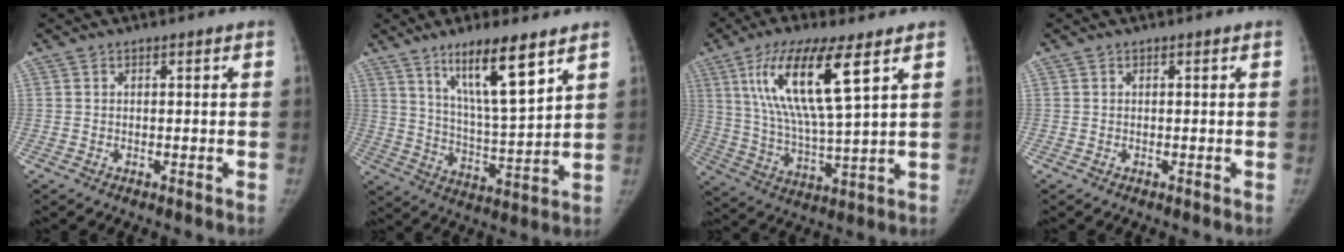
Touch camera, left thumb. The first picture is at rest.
{"total": 13.9, "force": [8.3, 2.4, 10.9], "torque": [-0.180, -0.053, 0.153]}
{"total": 16.4, "force": [7.2, 3.4, 14.3], "torque": [-0.284, -0.029, 0.136]}
{"total": 0.0}